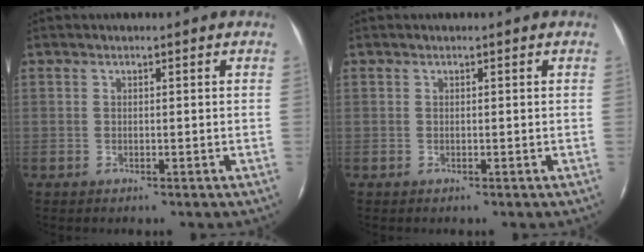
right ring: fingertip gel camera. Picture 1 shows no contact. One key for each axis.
{"total": 0.0}